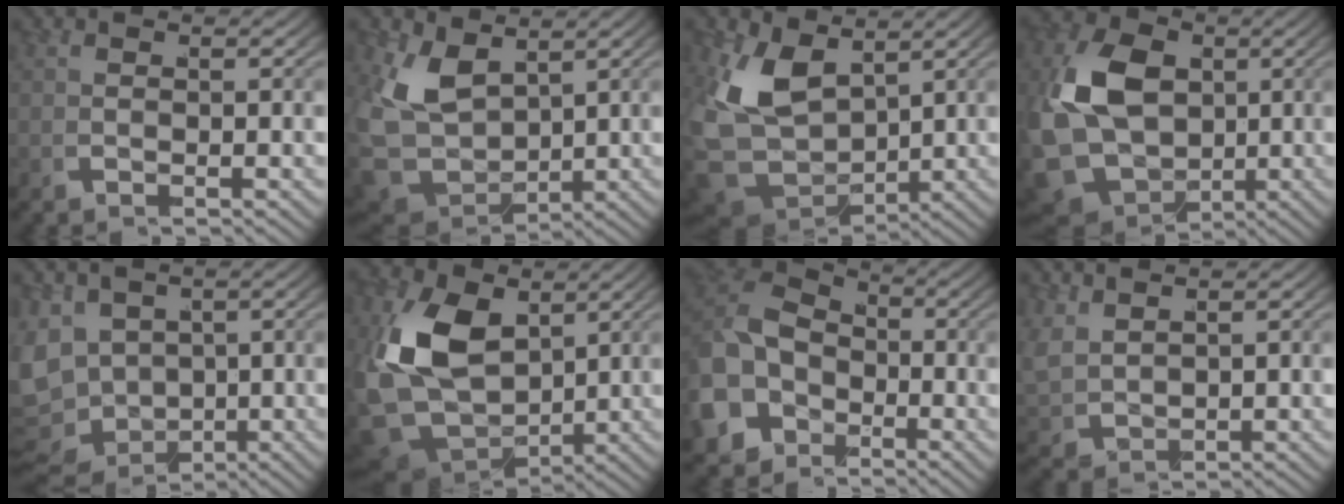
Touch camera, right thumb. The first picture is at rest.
{"total": 8.5, "force": [0.9, 6.0, 6.0], "torque": [-0.166, -0.038, 0.033]}
{"total": 10.1, "force": [0.5, 6.7, 7.5], "torque": [-0.198, -0.043, 0.028]}
{"total": 15.3, "force": [-0.9, 12.2, 9.1], "torque": [-0.257, -0.060, 0.001]}
{"total": 10.6, "force": [-1.6, 9.0, 5.4], "torque": [-0.141, -0.048, -0.018]}
{"total": 13.1, "force": [0.2, 9.2, 9.3], "torque": [-0.244, -0.055, 0.026]}
{"total": 10.3, "force": [-1.3, 8.8, 5.1], "torque": [-0.134, -0.031, -0.023]}
{"total": 3.1, "force": [2.1, 1.8, 1.4], "torque": [-0.031, -0.001, 0.048]}